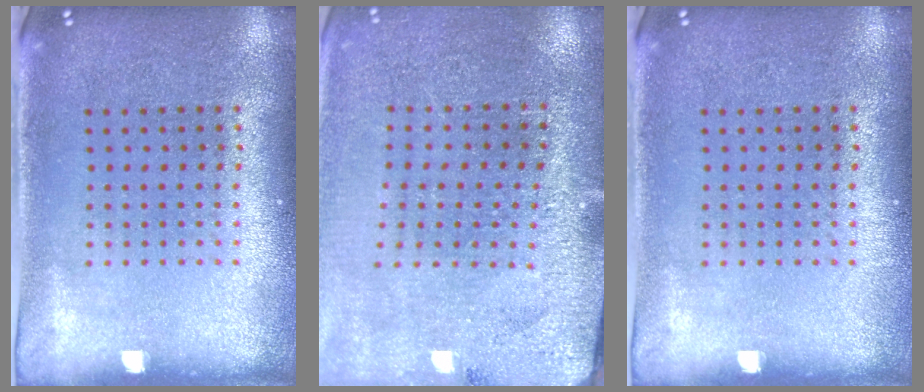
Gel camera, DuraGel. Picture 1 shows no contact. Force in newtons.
{"total": 2.8, "press": 2.8, "slide": 0.2}
{"total": 0.0}